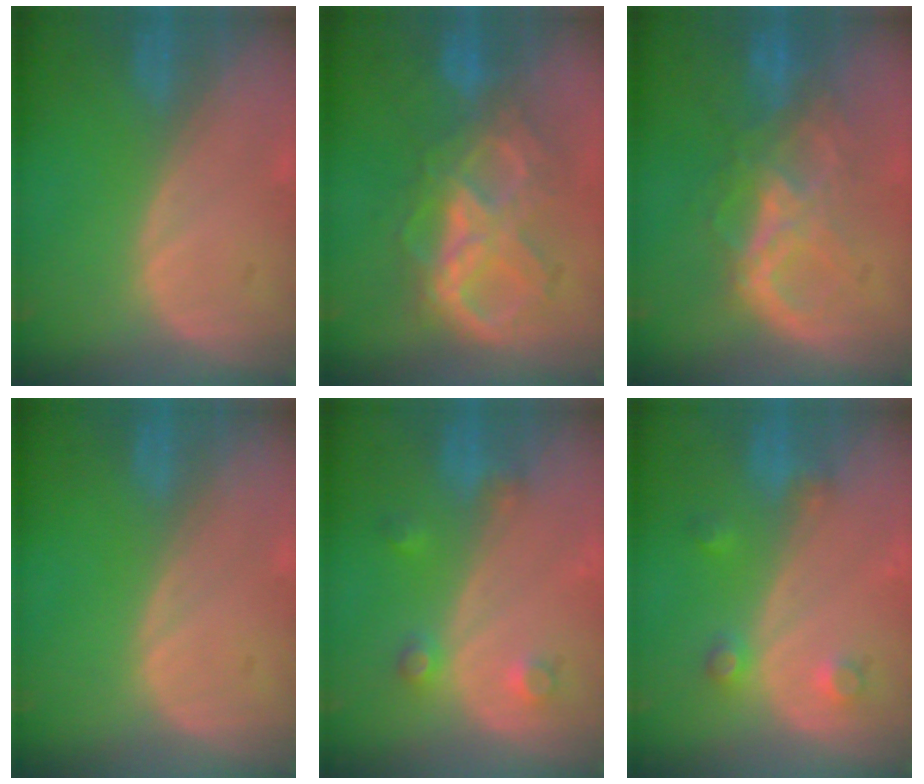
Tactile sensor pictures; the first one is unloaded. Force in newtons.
{"total": 9.6, "press": 9.5, "slide": 1.0}
{"total": 8.7, "press": 7.5, "slide": 4.3}
{"total": 0.0}
{"total": 3.6, "press": 3.3, "slide": 1.4}
{"total": 3.6, "press": 3.3, "slide": 1.4}